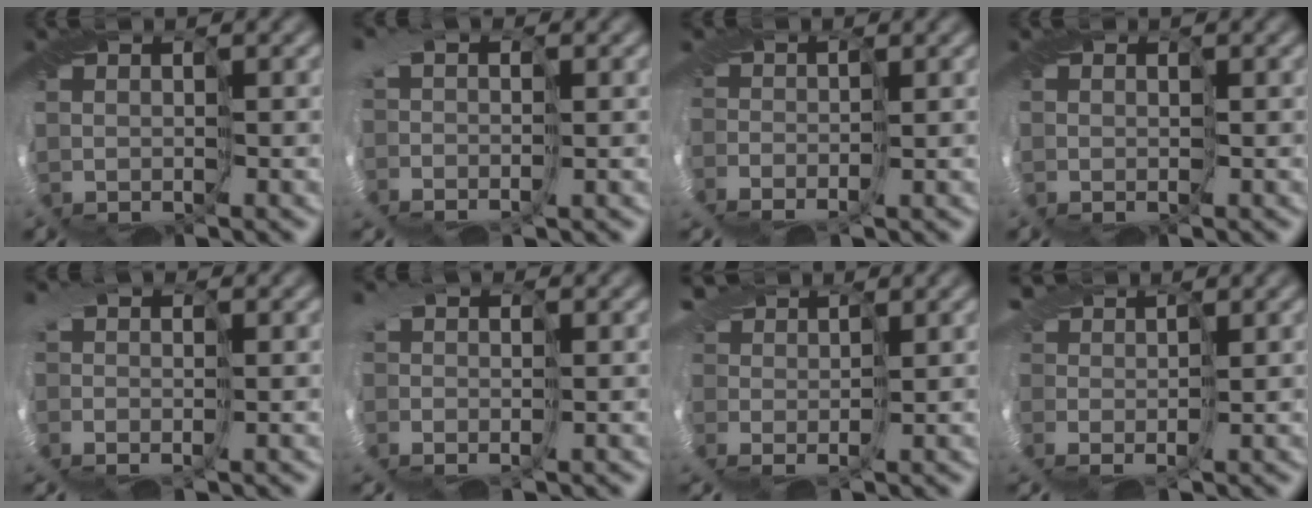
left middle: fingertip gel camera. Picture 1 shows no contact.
{"total": 2.1, "force": [-0.3, 1.0, 1.8], "torque": [-0.031, 0.008, -0.015]}
{"total": 2.4, "force": [-1.7, 1.4, 1.0], "torque": [-0.014, -0.003, -0.030]}
{"total": 0.7, "force": [0.1, 0.7, 0.1], "torque": [0.004, 0.000, -0.001]}
{"total": 2.9, "force": [-0.9, 1.9, 2.0], "torque": [-0.026, 0.005, -0.017]}
{"total": 2.8, "force": [-0.8, 2.0, 1.8], "torque": [-0.025, 0.004, -0.016]}
{"total": 1.9, "force": [0.3, 1.5, 1.1], "torque": [-0.032, 0.007, -0.005]}
{"total": 1.7, "force": [-0.3, 1.3, 1.1], "torque": [-0.030, 0.005, -0.018]}